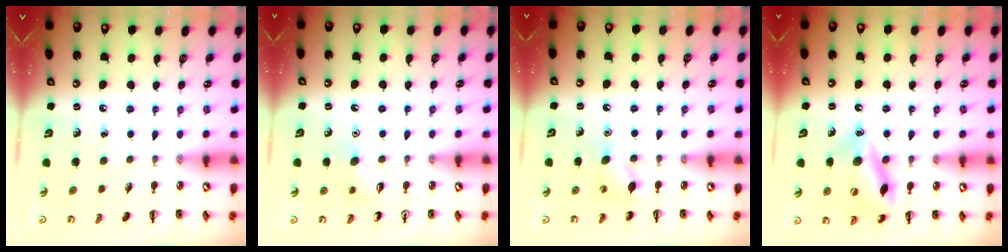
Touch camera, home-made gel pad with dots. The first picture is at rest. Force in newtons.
{"total": 5.8, "press": 5.6, "slide": 1.5}
{"total": 6.3, "press": 6.1, "slide": 1.8}
{"total": 14.8, "press": 14.6, "slide": 2.5}